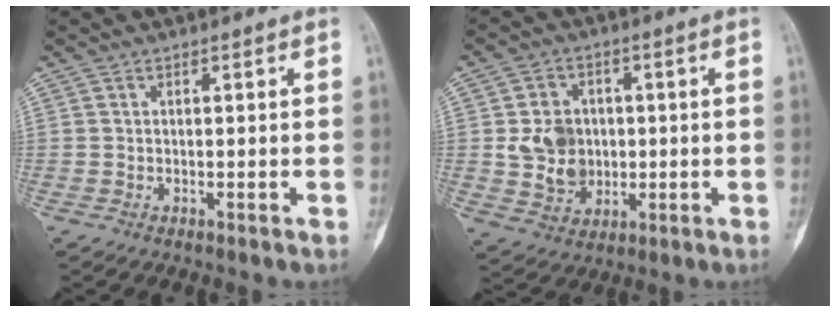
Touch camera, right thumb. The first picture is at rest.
{"total": 9.6, "force": [0.2, 8.1, 5.2], "torque": [-0.062, -0.003, 0.011]}